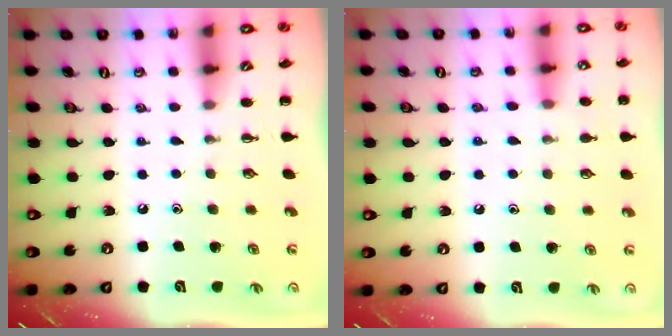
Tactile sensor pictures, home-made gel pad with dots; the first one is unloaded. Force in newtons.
{"total": 7.1, "press": 6.6, "slide": 2.6}